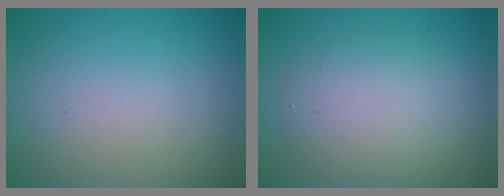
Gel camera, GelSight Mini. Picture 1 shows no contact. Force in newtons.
{"total": 4.5, "press": 4.5, "slide": 0.1}